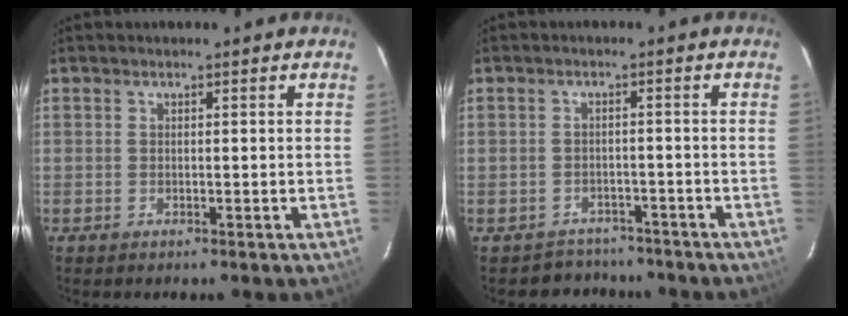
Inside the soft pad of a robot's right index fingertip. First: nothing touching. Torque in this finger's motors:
{"motor_torque": [-1.52, 0.07, -1.05, -0.21]}